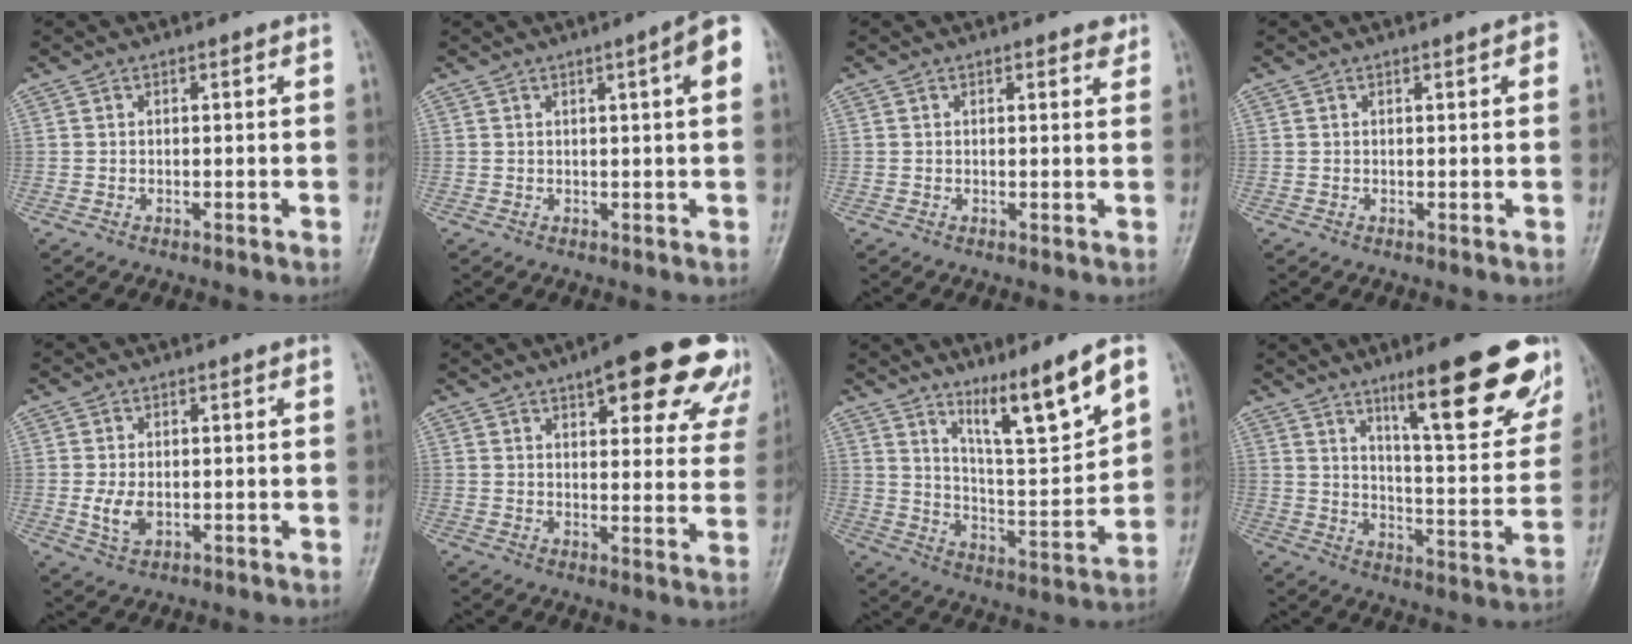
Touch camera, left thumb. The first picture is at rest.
{"total": 5.9, "force": [1.9, 0.6, 5.5], "torque": [-0.069, 0.006, 0.019]}
{"total": 1.8, "force": [1.4, 0.9, 0.9], "torque": [0.000, -0.006, 0.013]}
{"total": 1.6, "force": [0.7, 0.5, 1.3], "torque": [-0.013, 0.002, 0.006]}
{"total": 3.8, "force": [-0.4, 2.5, 2.8], "torque": [-0.055, -0.008, -0.003]}
{"total": 18.6, "force": [11.4, 6.5, 13.2], "torque": [-0.125, -0.030, 0.133]}
{"total": 13.5, "force": [8.5, 1.7, 10.4], "torque": [-0.159, -0.064, 0.155]}
{"total": 21.9, "force": [13.3, 5.1, 16.6], "torque": [-0.188, -0.063, 0.196]}